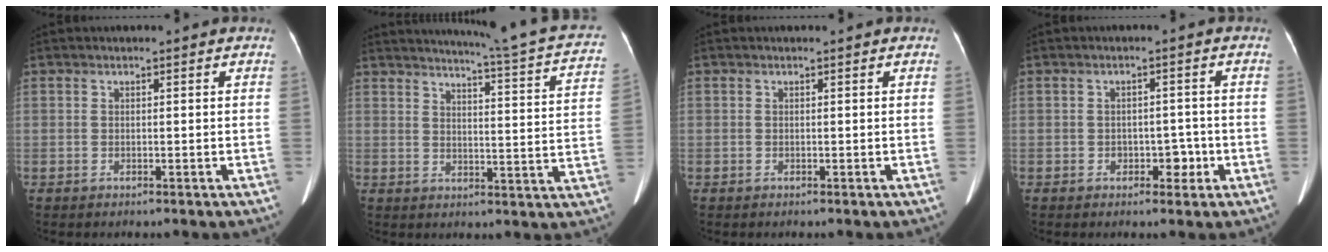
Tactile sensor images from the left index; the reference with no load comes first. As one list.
[{"total": 19.7, "force": [17.8, 0.0, 8.5], "torque": [-0.118, -0.064, 0.199]}, {"total": 0.0}, {"total": 2.9, "force": [-1.1, 2.0, 1.7], "torque": [-0.017, 0.008, -0.012]}]